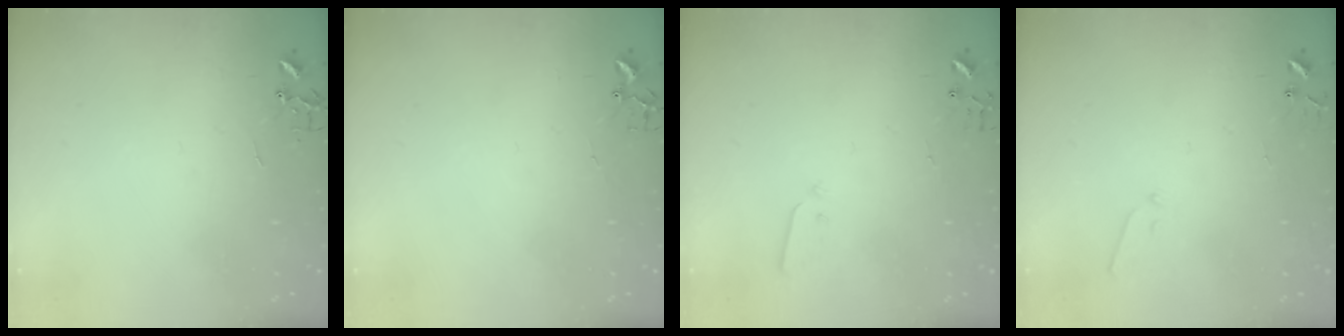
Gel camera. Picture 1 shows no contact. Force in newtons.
{"total": 7.5, "press": 7.5, "slide": 0.7}
{"total": 2.2, "press": 2.2, "slide": 0.4}
{"total": 3.4, "press": 3.4, "slide": 0.5}